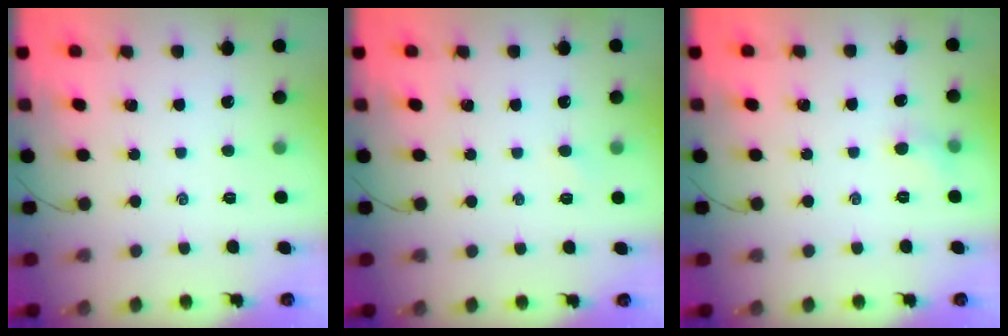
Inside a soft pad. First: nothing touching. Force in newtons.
{"total": 1.5, "press": 1.4, "slide": 0.6}
{"total": 3.4, "press": 3.2, "slide": 1.2}